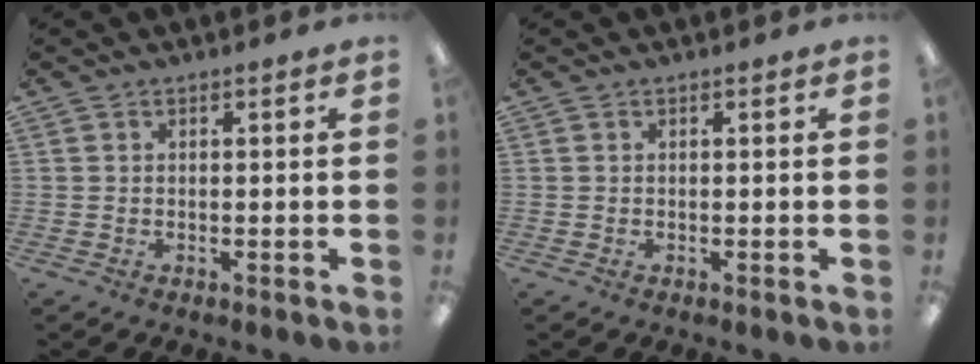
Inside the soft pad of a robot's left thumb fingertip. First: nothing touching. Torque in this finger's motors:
{"motor_torque": [-0.01, 0.01, -0.03, -0.09, 0.00]}